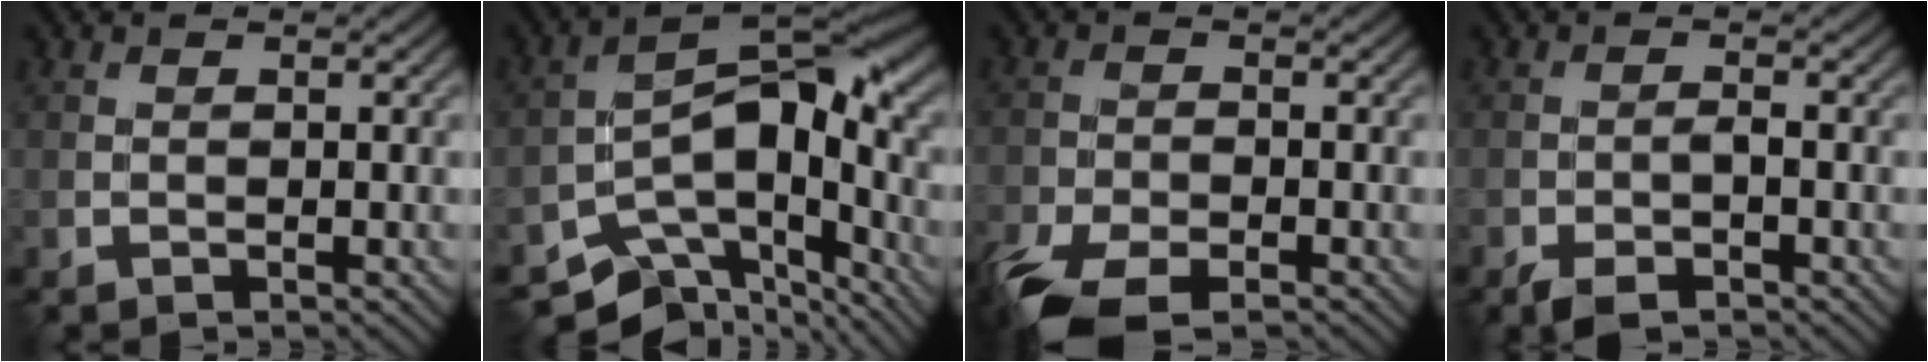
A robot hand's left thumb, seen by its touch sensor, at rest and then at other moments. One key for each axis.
{"total": 12.5, "fx": -7.3, "fy": 6.1, "fz": 8.1, "tx": -0.138, "ty": -0.023, "tz": -0.123}
{"total": 8.1, "fx": -5.5, "fy": 3.3, "fz": 5.0, "tx": -0.103, "ty": -0.025, "tz": -0.103}
{"total": 3.4, "fx": -2.1, "fy": 1.3, "fz": 2.4, "tx": -0.043, "ty": -0.002, "tz": -0.043}